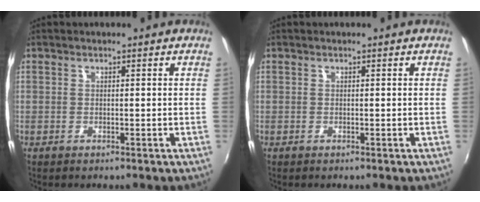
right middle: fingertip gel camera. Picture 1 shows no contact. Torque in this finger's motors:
{"motor_torque": [0.00, 0.02, 0.04, 0.01]}